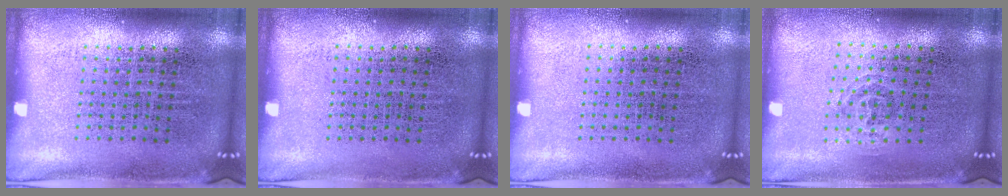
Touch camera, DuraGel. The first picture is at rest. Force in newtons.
{"total": 0.0}
{"total": 0.0}
{"total": 0.9, "press": 0.6, "slide": 0.7}